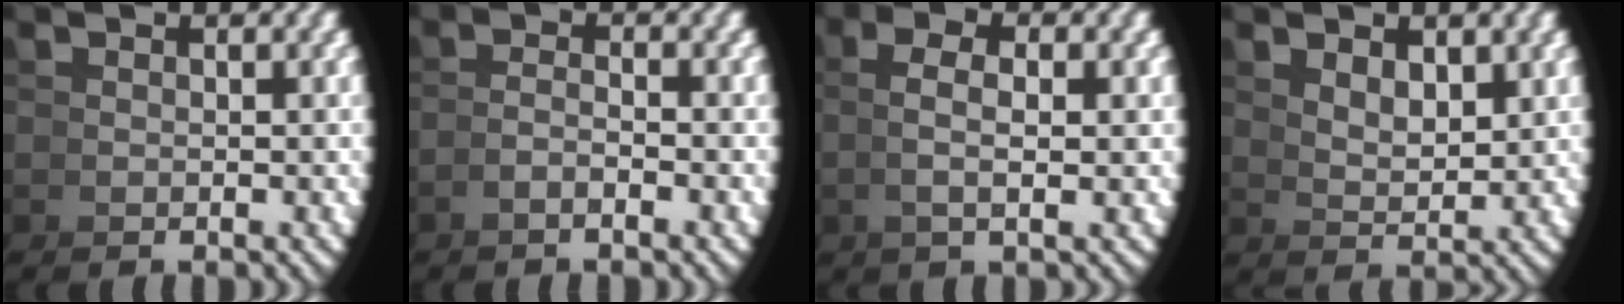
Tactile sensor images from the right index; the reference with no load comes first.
{"total": 1.6, "force": [-1.1, -1.1, 0.5], "torque": [0.000, 0.002, -0.021]}
{"total": 2.6, "force": [1.0, -0.1, 2.4], "torque": [-0.045, 0.006, 0.019]}
{"total": 2.2, "force": [2.0, -0.6, 0.9], "torque": [-0.002, -0.004, 0.048]}